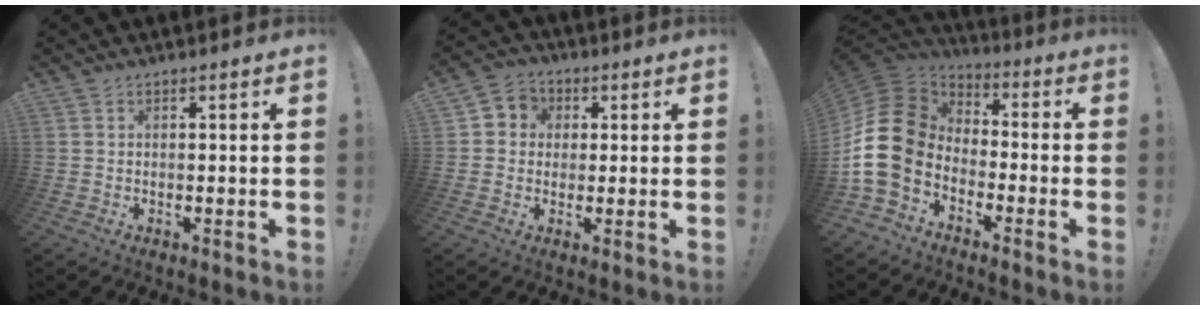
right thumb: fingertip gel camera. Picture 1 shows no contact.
{"total": 5.5, "force": [-0.2, 5.3, 1.5], "torque": [-0.019, 0.011, -0.001]}
{"total": 15.4, "force": [-2.8, 11.4, 10.0], "torque": [-0.201, 0.017, -0.040]}